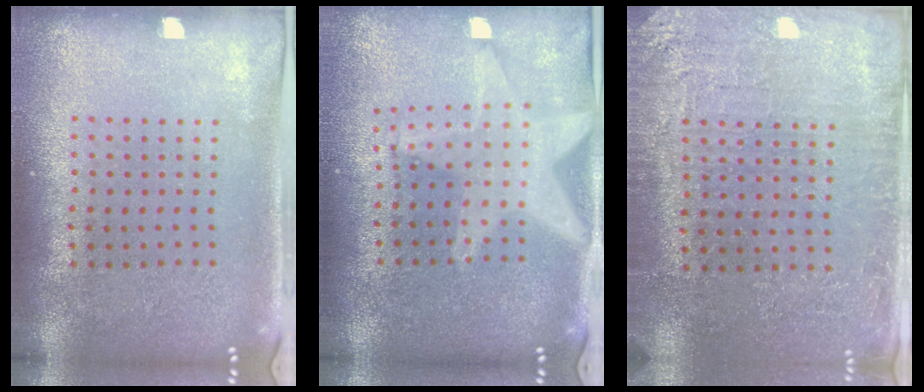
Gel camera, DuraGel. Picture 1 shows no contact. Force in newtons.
{"total": 2.2, "press": 1.8, "slide": 1.2}
{"total": 2.9, "press": 2.9, "slide": 0.4}